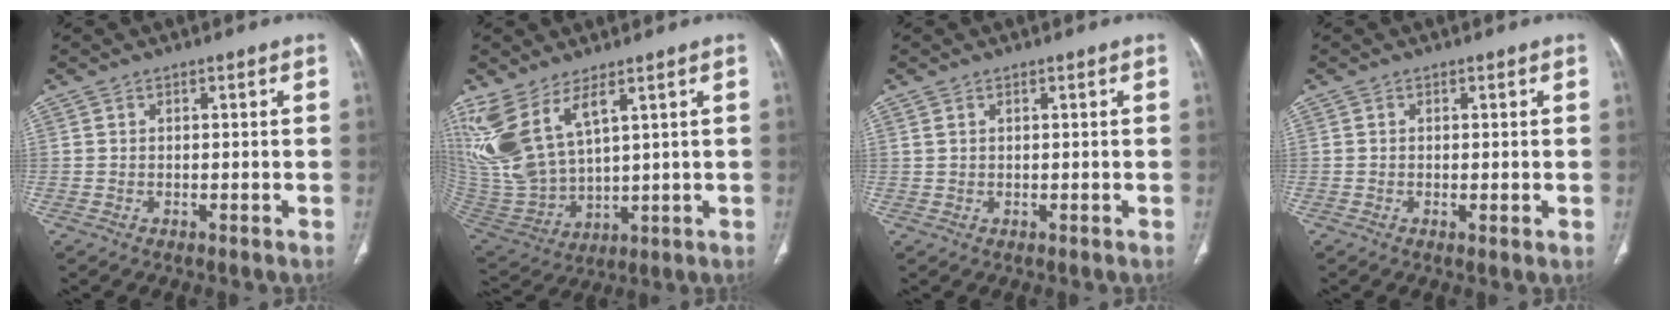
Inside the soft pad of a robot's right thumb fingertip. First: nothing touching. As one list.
[{"total": 14.3, "force": [7.5, 6.1, 10.5], "torque": [-0.230, -0.033, 0.180]}, {"total": 0.7, "force": [0.4, 0.3, 0.4], "torque": [-0.010, 0.011, 0.012]}, {"total": 1.2, "force": [-0.2, 0.2, 1.2], "torque": [-0.028, -0.007, -0.003]}]